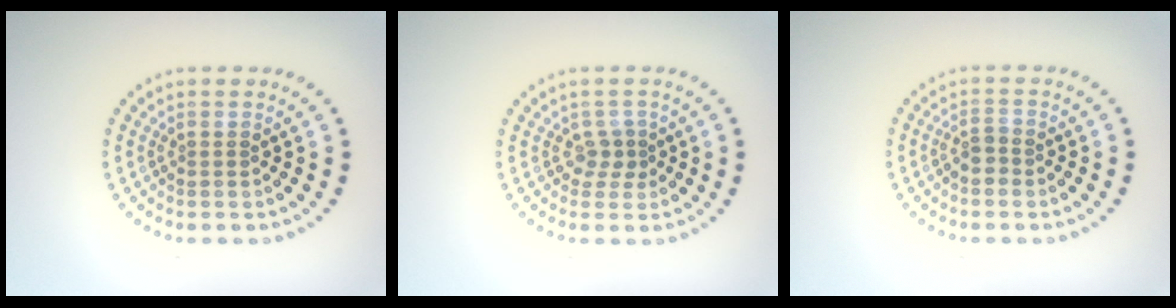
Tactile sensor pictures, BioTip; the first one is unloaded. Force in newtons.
{"total": 1.5, "press": 1.2, "slide": 1.0}
{"total": 1.6, "press": 1.3, "slide": 0.9}